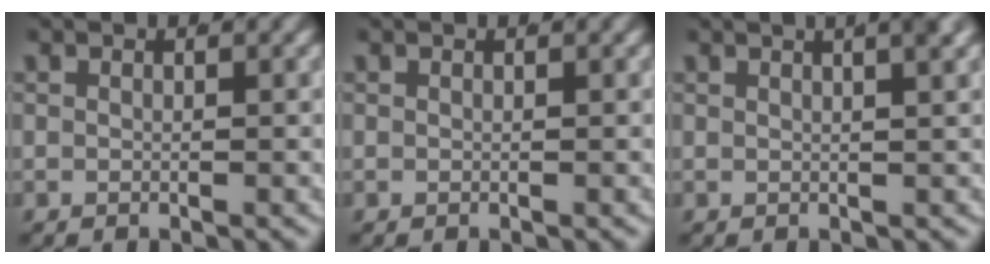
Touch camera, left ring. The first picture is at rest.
{"total": 0.0}
{"total": 4.2, "force": [2.3, 0.9, 3.4], "torque": [-0.029, 0.021, 0.028]}